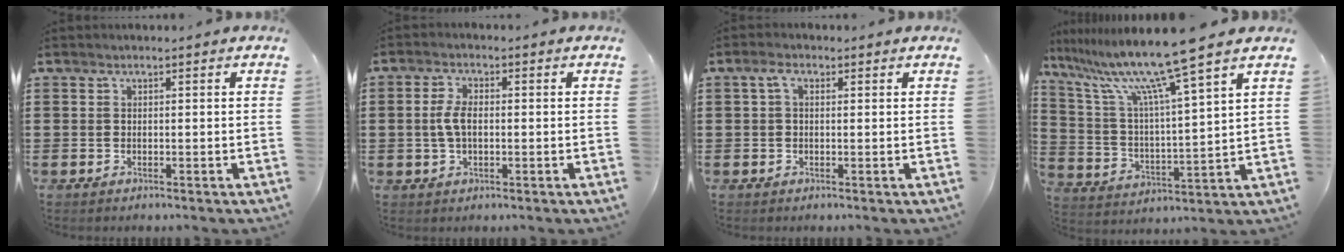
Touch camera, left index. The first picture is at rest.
{"total": 4.2, "force": [-0.1, 2.0, 3.7], "torque": [-0.085, 0.001, -0.008]}
{"total": 2.3, "force": [0.4, 1.3, 1.8], "torque": [-0.040, 0.009, 0.005]}
{"total": 11.1, "force": [9.0, -0.6, 6.4], "torque": [-0.163, -0.054, 0.143]}